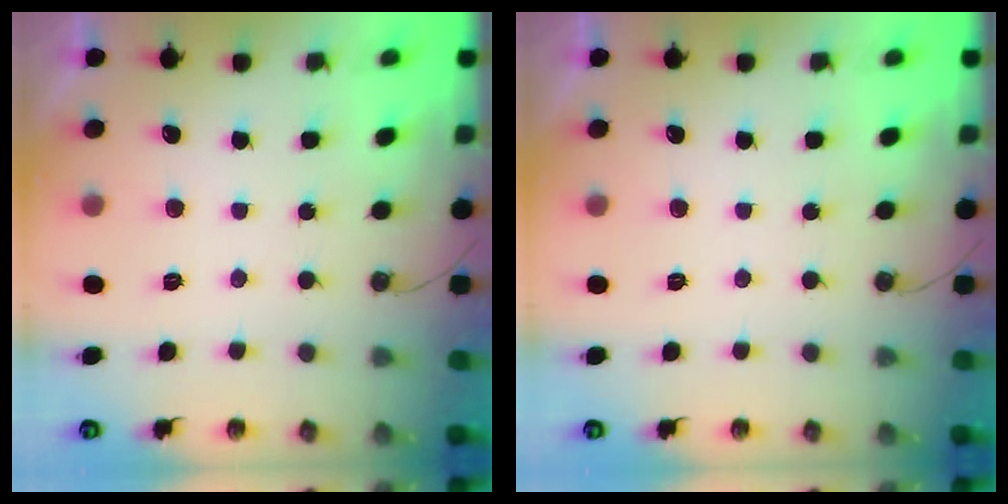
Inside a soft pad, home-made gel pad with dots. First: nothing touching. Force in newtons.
{"total": 0.0}